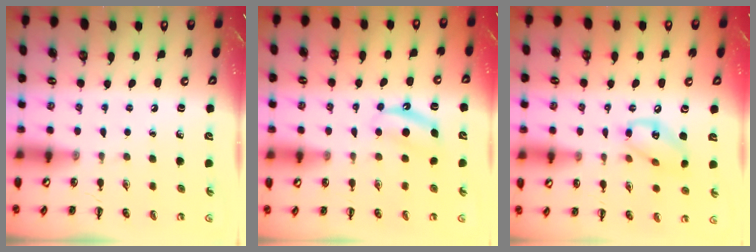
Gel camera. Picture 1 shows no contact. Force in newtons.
{"total": 5.7, "press": 5.5, "slide": 1.4}
{"total": 11.6, "press": 11.4, "slide": 2.1}